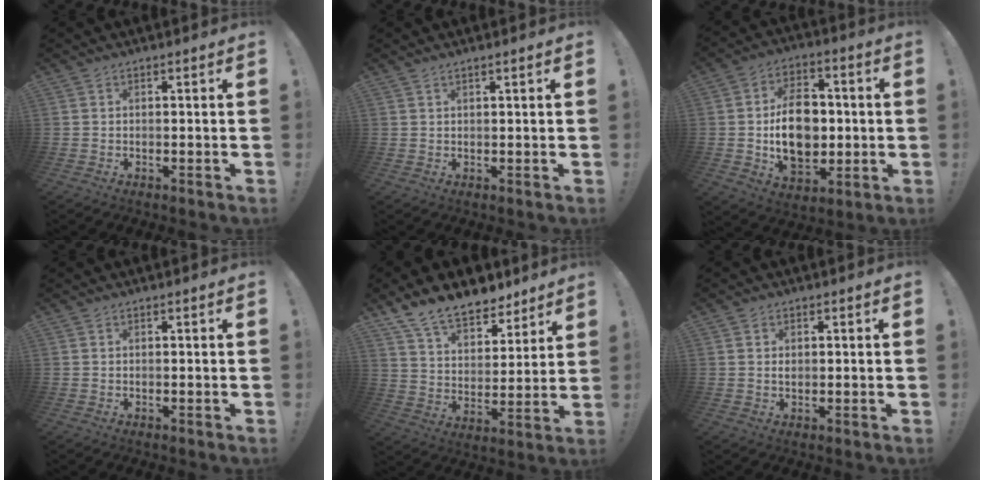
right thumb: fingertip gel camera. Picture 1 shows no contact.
{"total": 1.1, "force": [0.9, 0.1, 0.6], "torque": [-0.021, -0.001, 0.019]}
{"total": 16.3, "force": [-0.2, 11.8, 11.2], "torque": [-0.186, 0.004, 0.001]}
{"total": 0.0}
{"total": 13.9, "force": [11.2, 6.6, 5.0], "torque": [-0.100, -0.077, 0.209]}
{"total": 1.0, "force": [0.4, 0.9, 0.3], "torque": [0.008, -0.001, 0.004]}